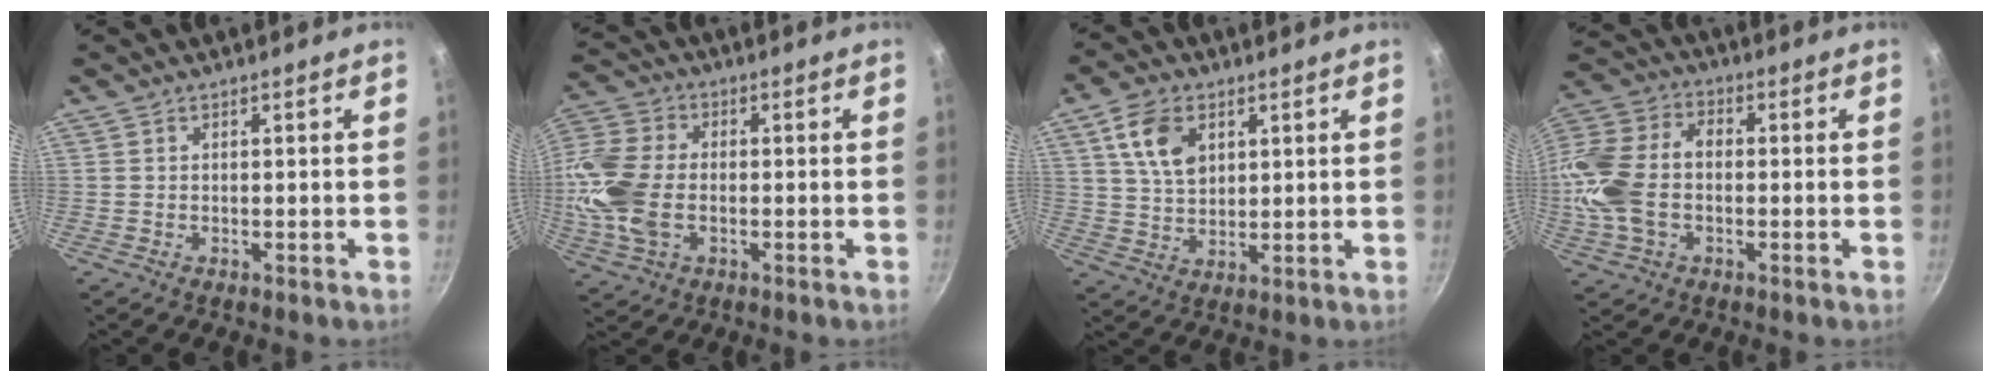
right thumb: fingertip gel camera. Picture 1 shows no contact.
{"total": 15.1, "force": [-2.0, 10.1, 11.1], "torque": [-0.230, 0.018, -0.050]}
{"total": 9.1, "force": [3.4, 5.9, 5.9], "torque": [-0.096, -0.010, 0.067]}
{"total": 16.3, "force": [-2.0, 11.0, 11.9], "torque": [-0.239, 0.029, -0.052]}